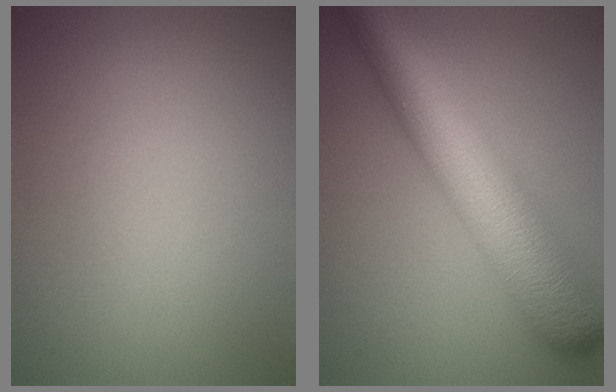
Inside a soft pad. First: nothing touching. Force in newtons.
{"total": 11.2, "press": 11.2, "slide": 0.3}